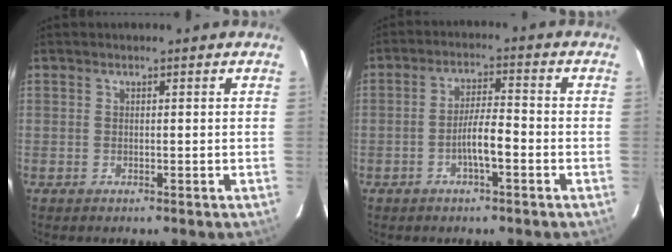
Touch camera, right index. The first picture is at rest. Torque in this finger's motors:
{"motor_torque": [0.66, -0.44, 0.37, 0.11]}